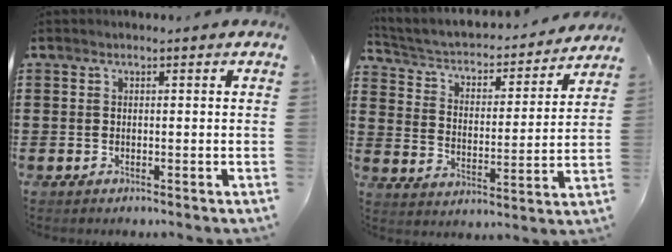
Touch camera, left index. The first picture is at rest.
{"total": 3.0, "force": [2.6, 1.2, 1.0], "torque": [-0.038, -0.022, 0.033]}